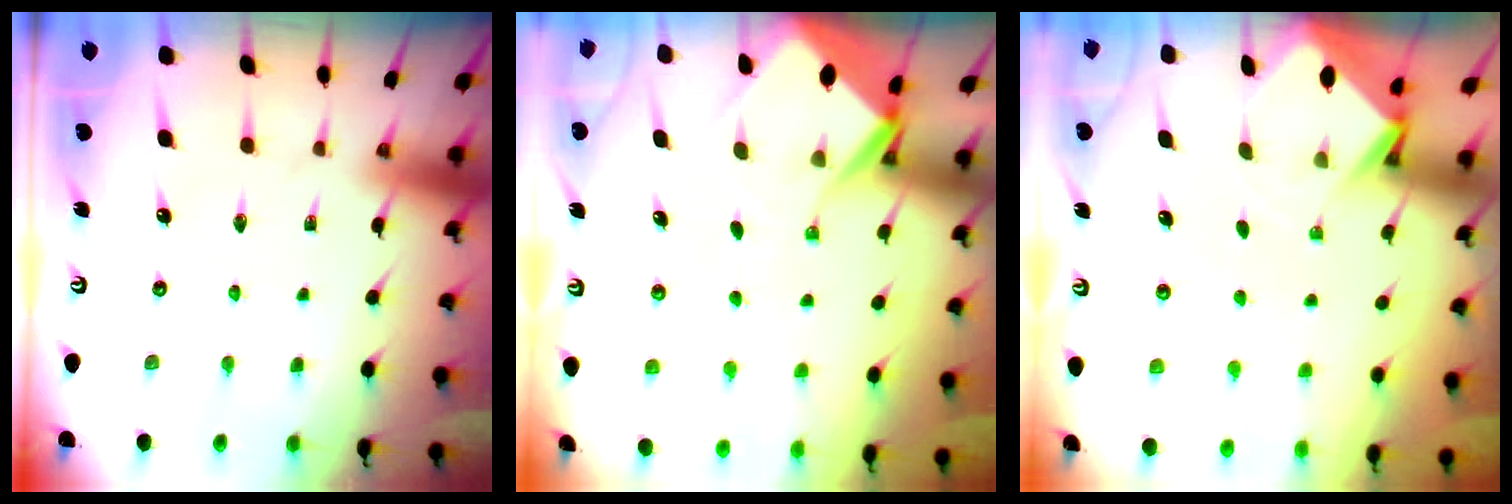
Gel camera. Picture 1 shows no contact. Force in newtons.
{"total": 6.0, "press": 6.0, "slide": 0.7}
{"total": 3.0, "press": 3.0, "slide": 0.2}